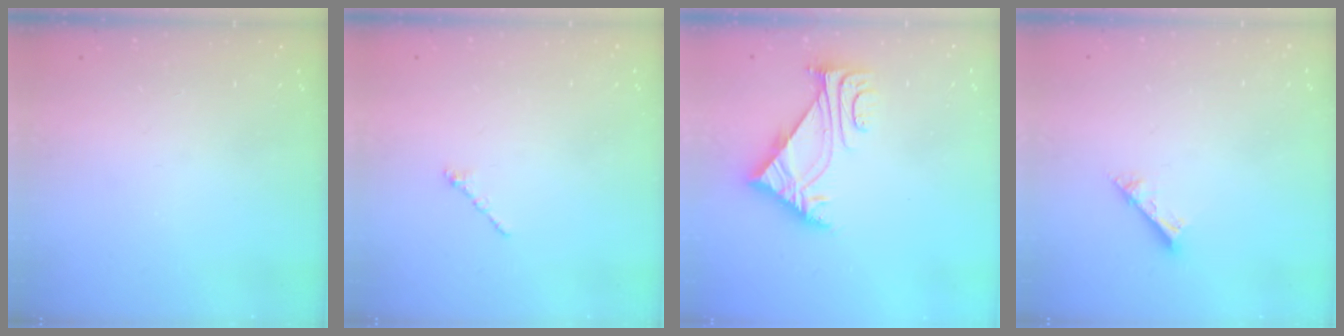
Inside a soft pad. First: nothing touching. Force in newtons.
{"total": 1.2, "press": 1.1, "slide": 0.5}
{"total": 5.9, "press": 5.8, "slide": 1.1}
{"total": 2.6, "press": 2.6, "slide": 0.2}